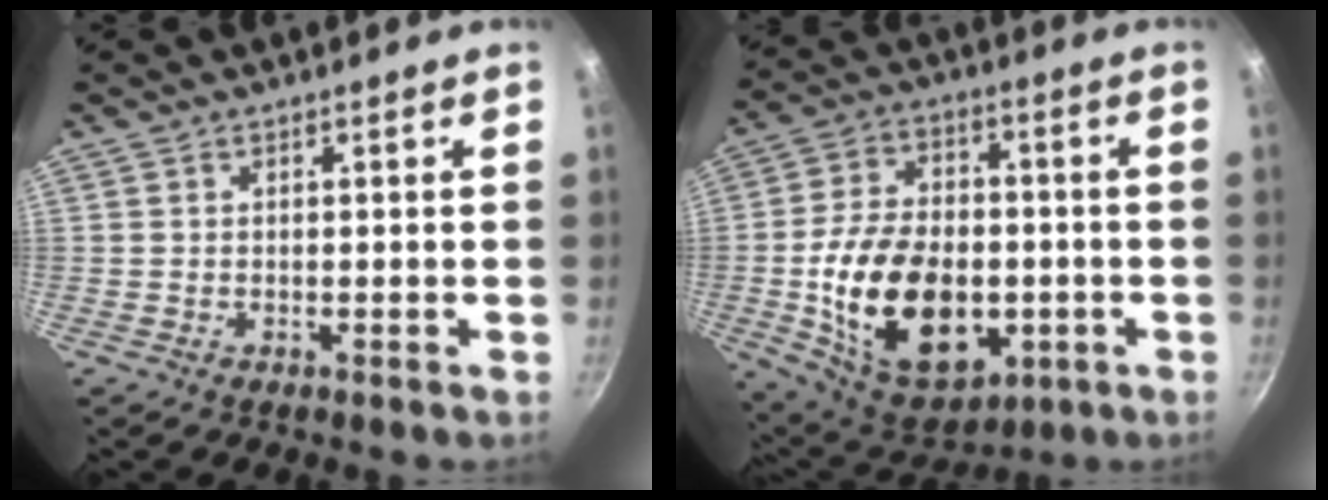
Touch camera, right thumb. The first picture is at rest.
{"total": 22.7, "force": [-4.2, 14.6, 16.8], "torque": [-0.265, 0.018, -0.054]}